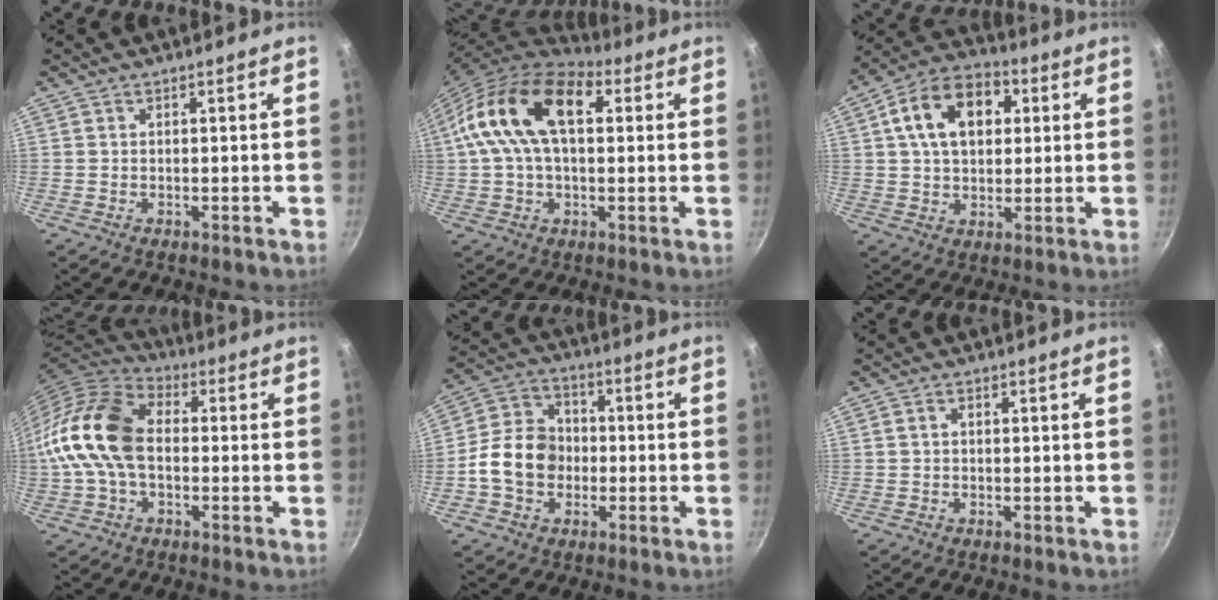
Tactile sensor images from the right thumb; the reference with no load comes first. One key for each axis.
{"total": 18.6, "fx": 4.3, "fy": 10.7, "fz": 14.6, "tx": -0.247, "ty": 0.026, "tz": 0.055}
{"total": 15.1, "fx": 3.9, "fy": 10.2, "fz": 10.4, "tx": -0.149, "ty": 0.017, "tz": 0.051}
{"total": 16.0, "fx": -0.5, "fy": 10.8, "fz": 11.7, "tx": -0.214, "ty": 0.036, "tz": -0.025}
{"total": 11.9, "fx": -1.9, "fy": 9.7, "fz": 6.7, "tx": -0.091, "ty": 0.027, "tz": -0.048}
{"total": 1.1, "fx": 0.0, "fy": 0.7, "fz": 0.7, "tx": -0.014, "ty": 0.007, "tz": 0.002}